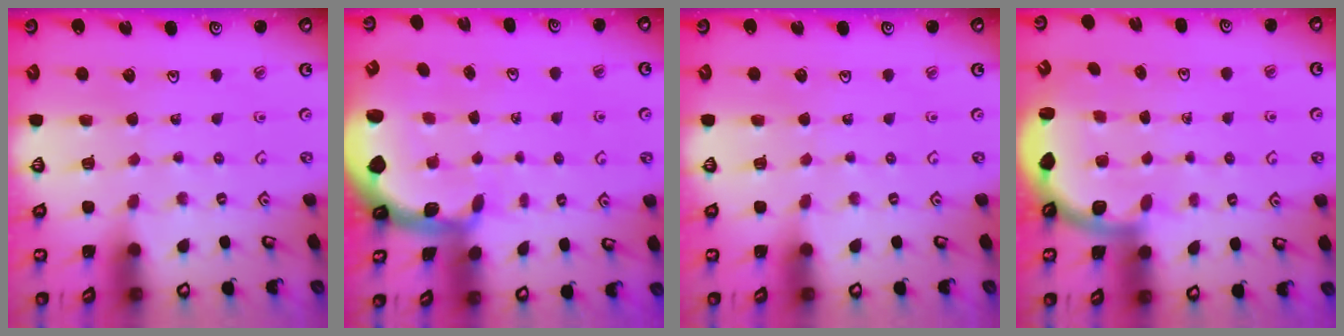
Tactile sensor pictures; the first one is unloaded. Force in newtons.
{"total": 1.5, "press": 1.5, "slide": 0.4}
{"total": 0.0}
{"total": 2.6, "press": 2.5, "slide": 0.6}